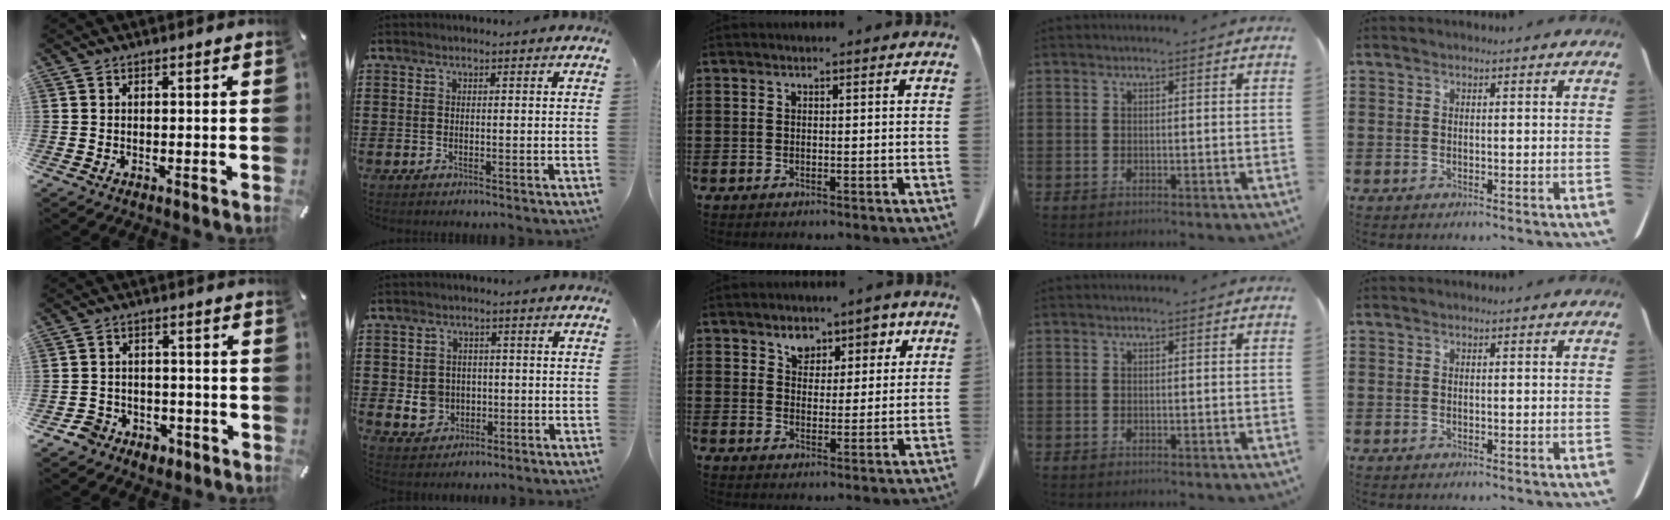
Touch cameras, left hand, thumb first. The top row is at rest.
{"thumb": {"total": 5.0, "force": [-2.6, 4.1, 1.0], "torque": [-0.028, 0.010, -0.049]}, "index": {"total": 4.1, "force": [-0.3, 3.8, 1.5], "torque": [-0.033, 0.005, -0.007]}, "middle": {"total": 5.1, "force": [3.5, 3.3, 1.5], "torque": [-0.036, 0.001, 0.060]}}